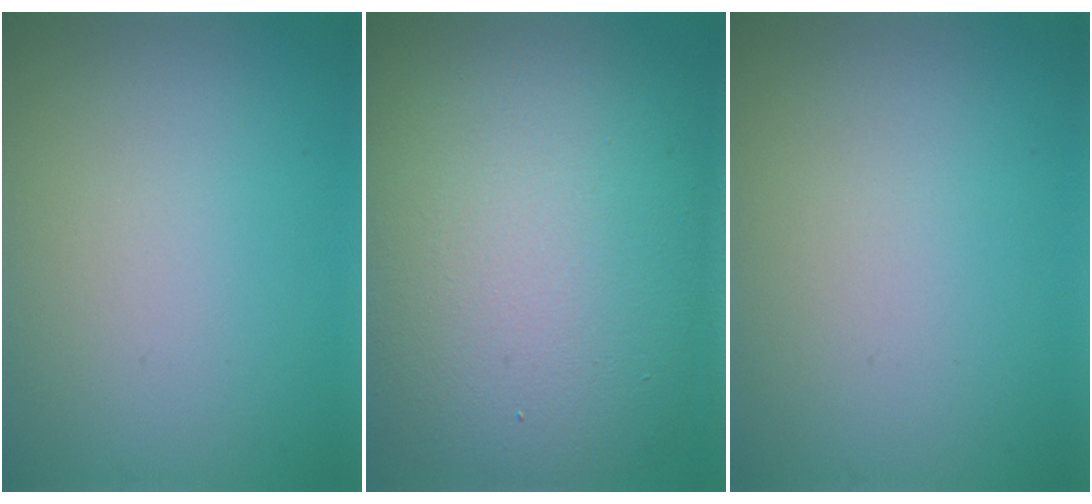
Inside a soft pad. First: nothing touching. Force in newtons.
{"total": 14.2, "press": 14.1, "slide": 1.2}
{"total": 0.0}